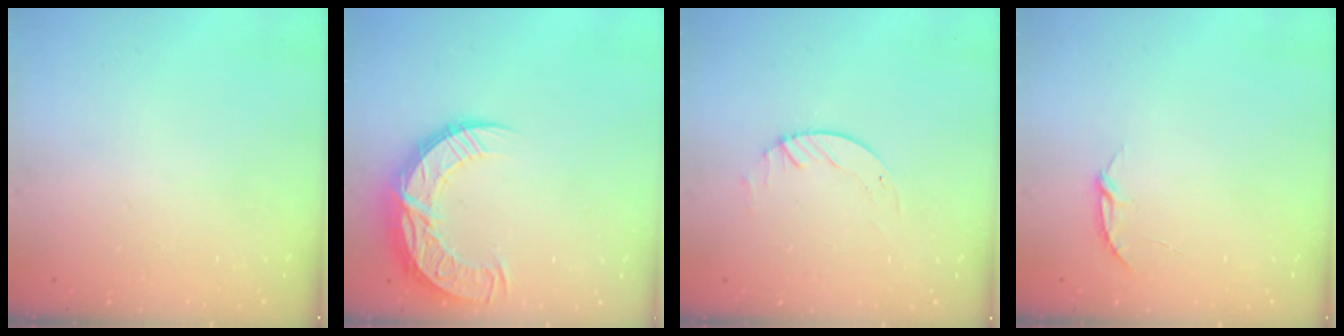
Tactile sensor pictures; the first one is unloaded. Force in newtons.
{"total": 14.6, "press": 14.5, "slide": 0.8}
{"total": 2.5, "press": 2.5, "slide": 0.2}
{"total": 3.4, "press": 3.4, "slide": 0.1}